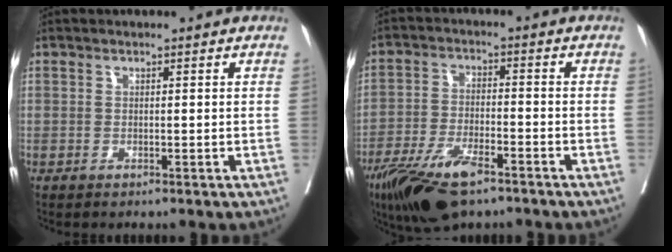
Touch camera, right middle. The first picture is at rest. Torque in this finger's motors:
{"motor_torque": [1.14, -1.00, 0.55, 0.17]}